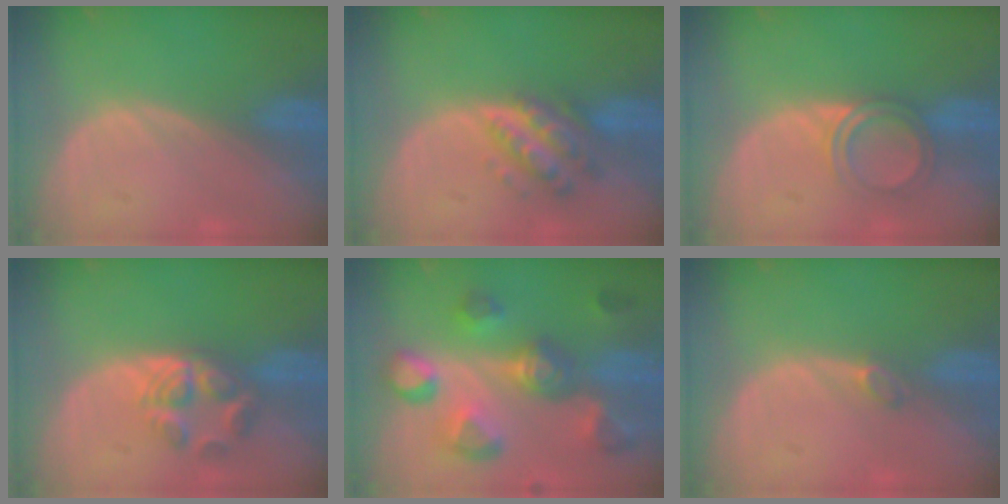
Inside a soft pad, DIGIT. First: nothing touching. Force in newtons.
{"total": 6.1, "press": 6.1, "slide": 0.4}
{"total": 4.2, "press": 4.0, "slide": 1.4}
{"total": 6.0, "press": 5.1, "slide": 3.1}
{"total": 10.0, "press": 9.8, "slide": 2.1}
{"total": 1.2, "press": 1.2, "slide": 0.4}